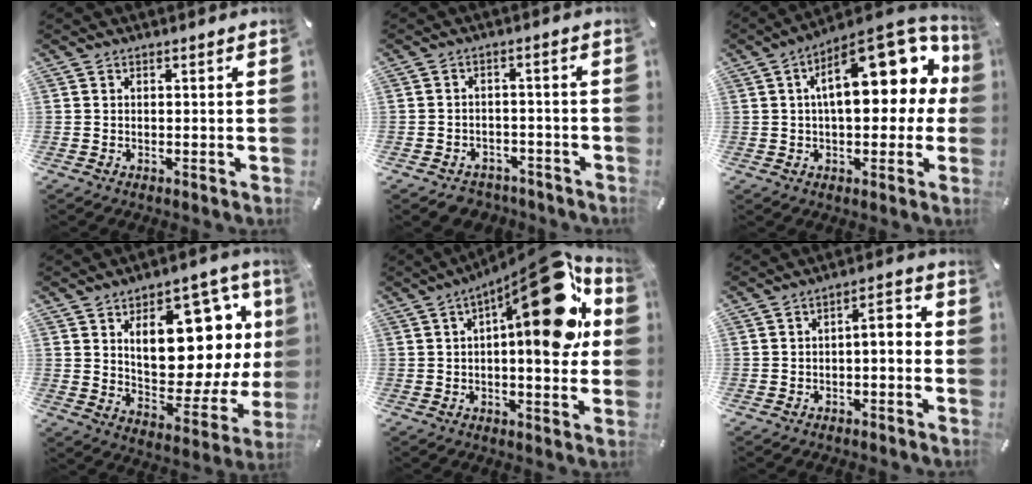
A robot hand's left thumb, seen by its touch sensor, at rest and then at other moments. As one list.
[{"total": 4.1, "force": [-3.1, 2.6, 0.7], "torque": [-0.016, 0.017, -0.061]}, {"total": 20.3, "force": [5.5, 9.8, 16.9], "torque": [-0.226, -0.025, 0.088]}, {"total": 20.0, "force": [8.0, 10.9, 14.7], "torque": [-0.197, -0.057, 0.135]}, {"total": 24.1, "force": [7.4, 9.6, 20.9], "torque": [-0.255, -0.053, 0.113]}, {"total": 4.5, "force": [-2.2, 1.9, 3.4], "torque": [-0.061, 0.018, -0.047]}]